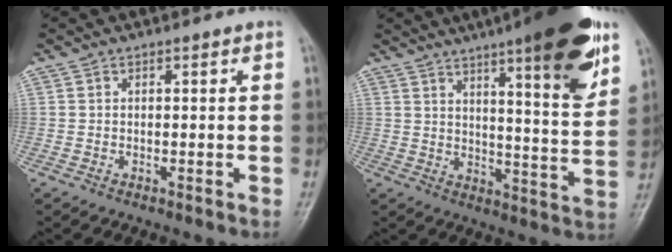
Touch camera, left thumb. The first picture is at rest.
{"total": 19.5, "force": [11.3, 3.6, 15.5], "torque": [-0.192, -0.049, 0.160]}